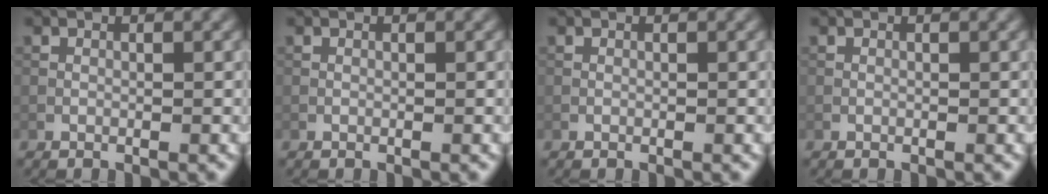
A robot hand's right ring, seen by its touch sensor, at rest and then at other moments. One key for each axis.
{"total": 0.0}
{"total": 0.0}
{"total": 0.0}